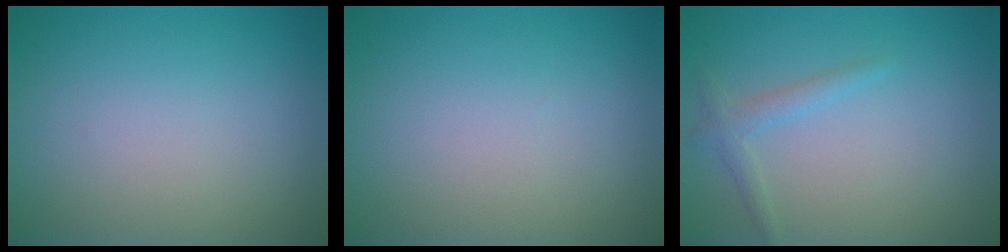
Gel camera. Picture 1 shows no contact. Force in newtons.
{"total": 0.0}
{"total": 1.5, "press": 1.5, "slide": 0.1}